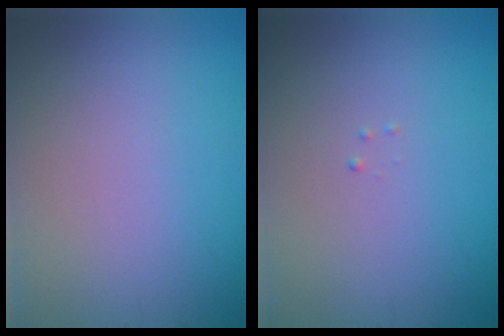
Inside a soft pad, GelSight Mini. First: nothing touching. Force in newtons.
{"total": 0.0}